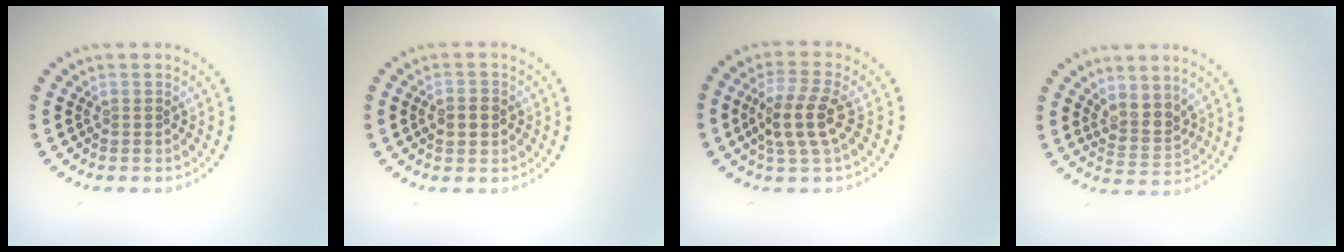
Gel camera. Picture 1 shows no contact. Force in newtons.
{"total": 2.2, "press": 2.2, "slide": 0.3}
{"total": 3.7, "press": 3.4, "slide": 1.5}
{"total": 2.6, "press": 2.1, "slide": 1.5}